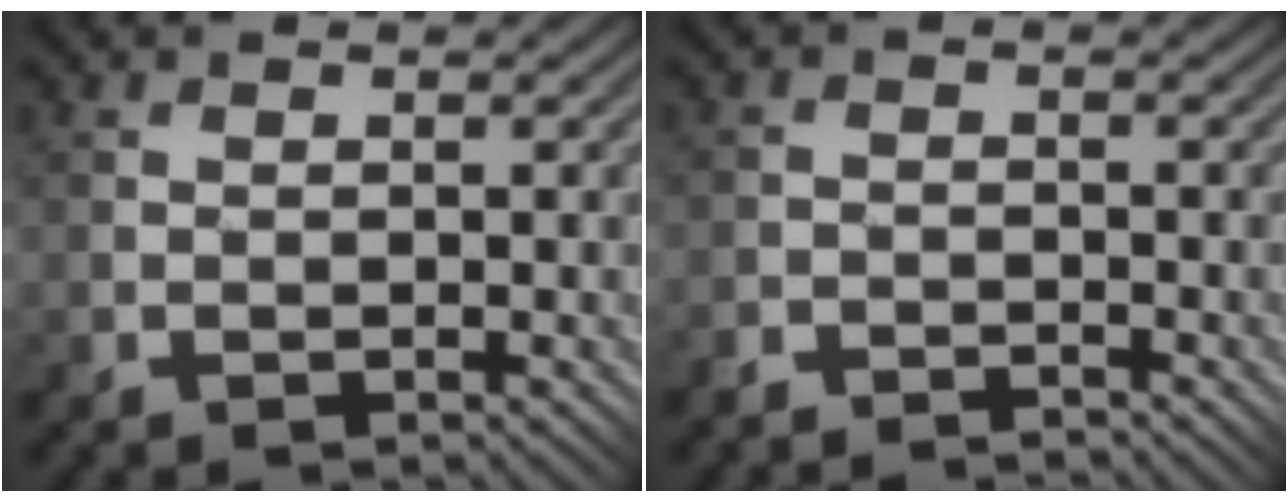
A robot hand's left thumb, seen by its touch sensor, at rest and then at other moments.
{"total": 2.3, "force": [-2.2, 0.1, 0.2], "torque": [0.001, 0.002, -0.048]}